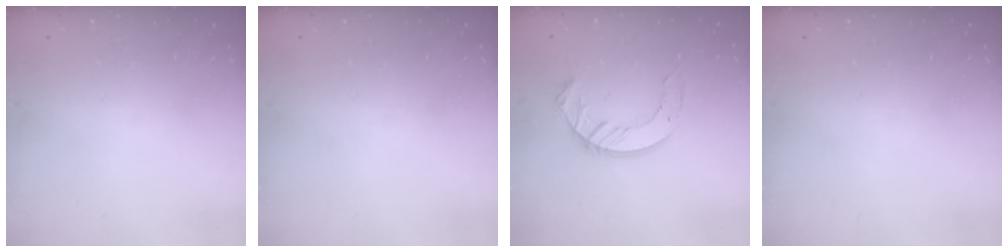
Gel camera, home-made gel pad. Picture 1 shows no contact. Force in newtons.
{"total": 0.0}
{"total": 10.2, "press": 10.1, "slide": 1.0}
{"total": 0.0}